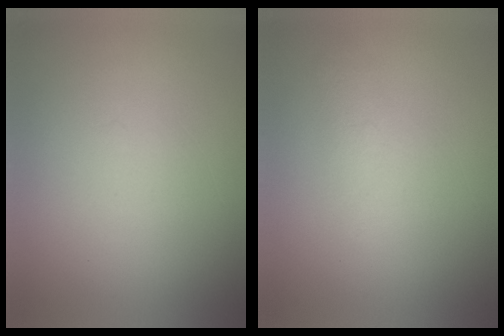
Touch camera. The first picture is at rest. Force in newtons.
{"total": 1.9}